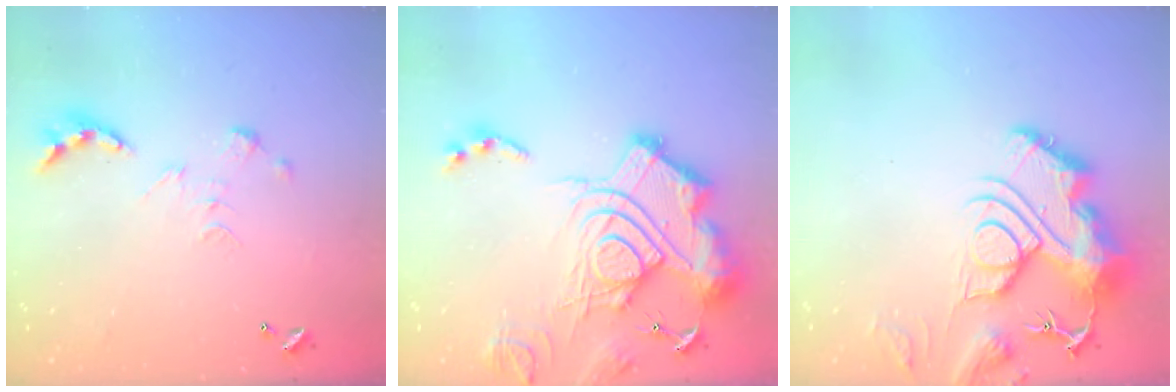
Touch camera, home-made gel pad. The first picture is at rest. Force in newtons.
{"total": 26.0, "press": 25.8, "slide": 3.2}
{"total": 17.8, "press": 17.8, "slide": 1.8}